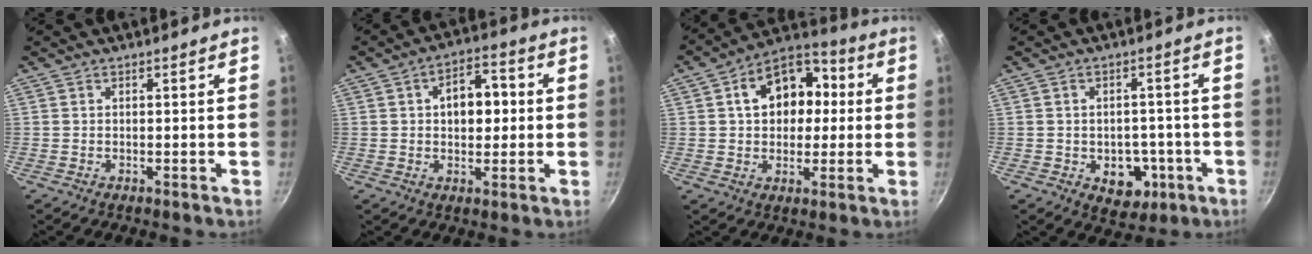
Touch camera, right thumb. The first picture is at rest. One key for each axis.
{"total": 8.9, "fx": 1.0, "fy": 5.8, "fz": 6.8, "tx": -0.063, "ty": 0.015, "tz": 0.006}
{"total": 15.1, "fx": 2.7, "fy": 11.0, "fz": 10.0, "tx": -0.115, "ty": 0.027, "tz": 0.029}
{"total": 7.7, "fx": -2.4, "fy": 5.8, "fz": 4.5, "tx": -0.025, "ty": 0.015, "tz": -0.020}